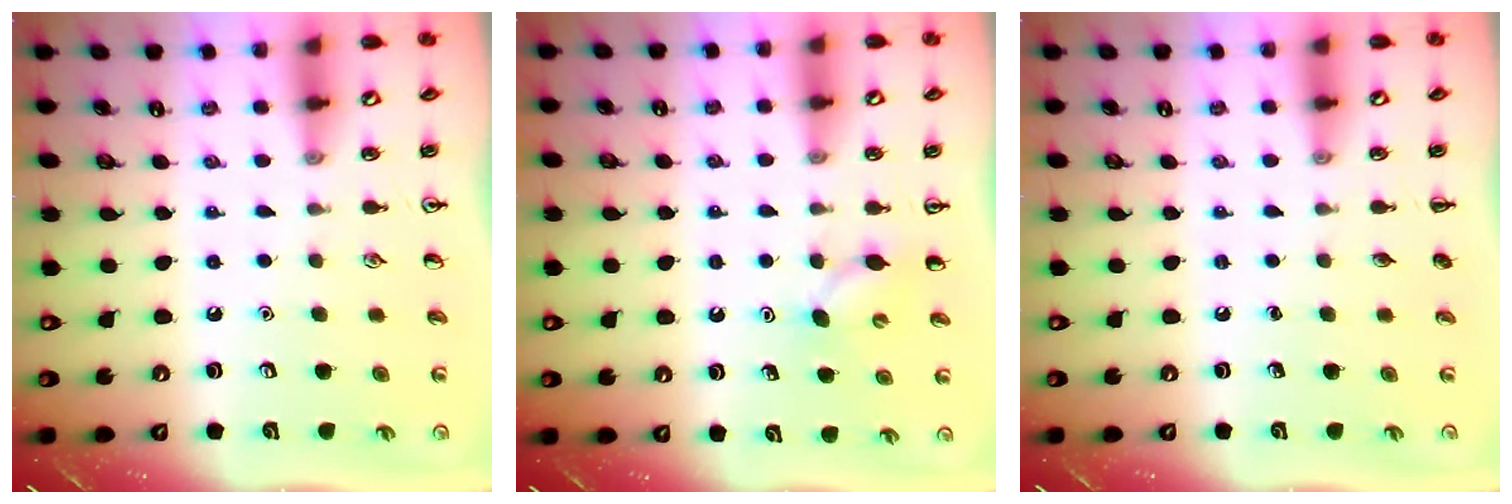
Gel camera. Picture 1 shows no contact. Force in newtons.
{"total": 4.0, "press": 3.8, "slide": 1.1}
{"total": 0.0}